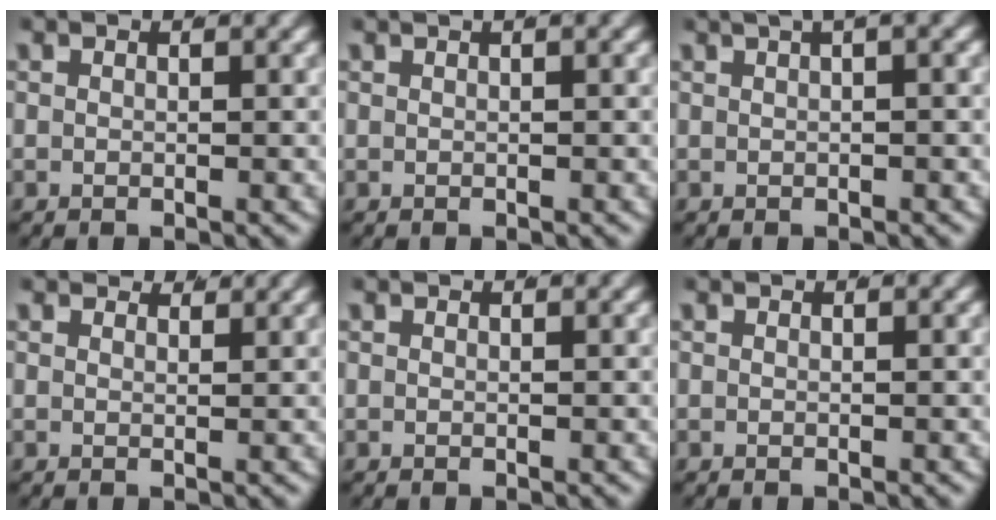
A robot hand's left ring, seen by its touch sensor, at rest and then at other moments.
{"total": 0.7, "force": [0.5, -0.1, 0.5], "torque": [0.001, 0.011, 0.004]}
{"total": 3.7, "force": [2.0, 0.8, 3.0], "torque": [-0.024, 0.025, 0.025]}
{"total": 1.9, "force": [1.9, -0.1, 0.4], "torque": [0.001, -0.007, 0.030]}
{"total": 0.0}
{"total": 0.0}